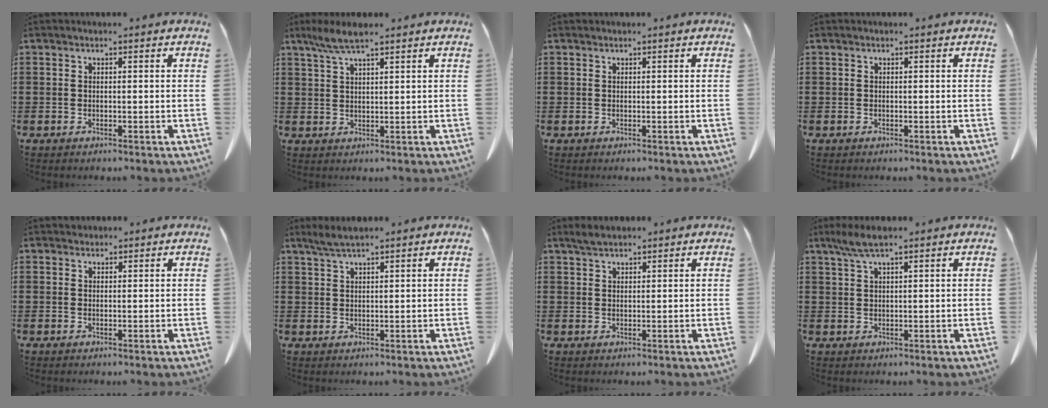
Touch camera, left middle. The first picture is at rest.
{"total": 4.6, "force": [3.2, 0.7, 3.3], "torque": [-0.071, 0.003, 0.057]}
{"total": 0.0}
{"total": 0.0}
{"total": 0.9, "force": [0.7, 0.5, -0.1], "torque": [0.001, 0.003, 0.015]}
{"total": 2.4, "force": [2.0, 0.2, 1.4], "torque": [-0.032, 0.002, 0.037]}
{"total": 2.0, "force": [1.8, 0.5, 0.8], "torque": [-0.021, 0.005, 0.033]}
{"total": 3.6, "force": [2.4, 0.7, 2.7], "torque": [-0.057, 0.003, 0.043]}